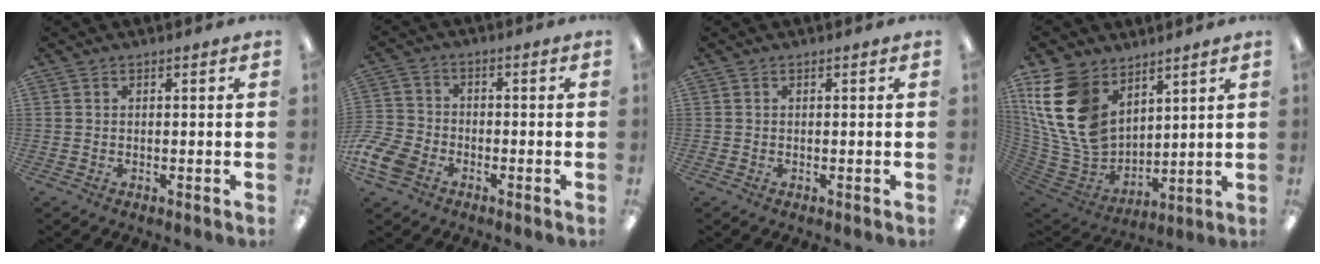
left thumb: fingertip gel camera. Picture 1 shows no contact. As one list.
[{"total": 8.3, "force": [-4.4, 5.6, 4.1], "torque": [-0.096, 0.023, -0.081]}, {"total": 0.0}, {"total": 17.8, "force": [8.2, 12.0, 10.2], "torque": [-0.264, -0.053, 0.156]}]